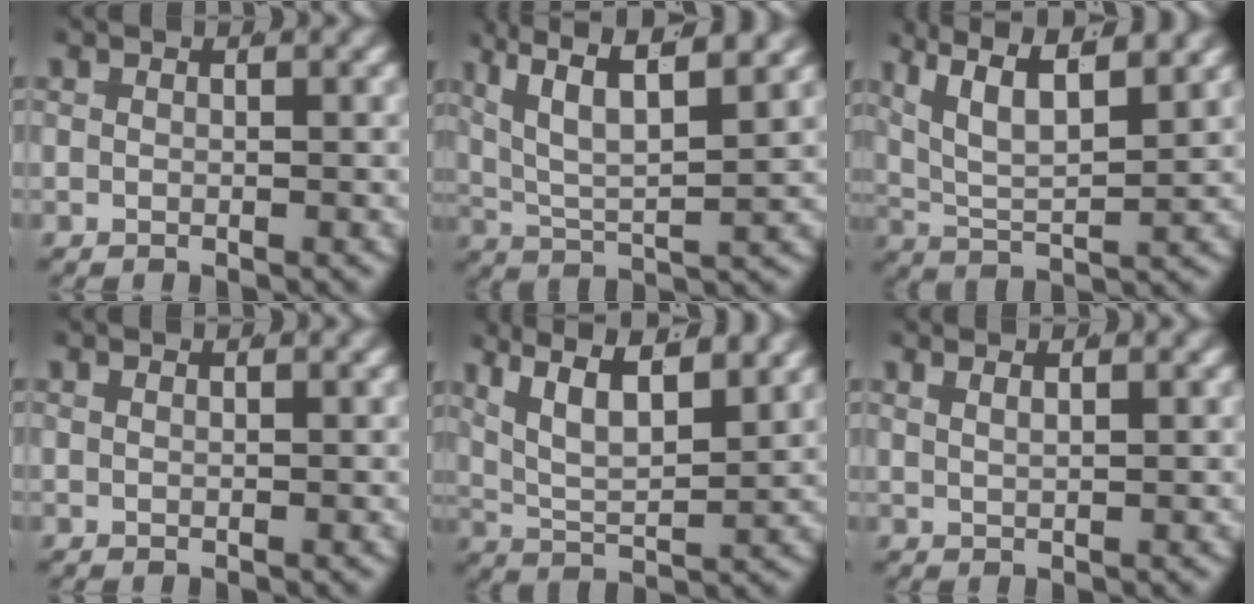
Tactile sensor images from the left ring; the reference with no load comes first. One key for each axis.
{"total": 6.7, "fx": 2.4, "fy": 4.0, "fz": 4.8, "tx": -0.111, "ty": -0.021, "tz": 0.040}
{"total": 7.8, "fx": 2.8, "fy": 5.0, "fz": 5.3, "tx": -0.122, "ty": -0.015, "tz": 0.042}
{"total": 0.6, "fx": 0.5, "fy": 0.1, "fz": 0.2, "tx": 0.000, "ty": 0.002, "tz": 0.008}
{"total": 9.0, "fx": 3.0, "fy": 6.1, "fz": 5.9, "tx": -0.126, "ty": -0.011, "tz": 0.040}
{"total": 2.3, "fx": 1.5, "fy": 1.1, "fz": 1.4, "tx": -0.015, "ty": 0.009, "tz": 0.021}